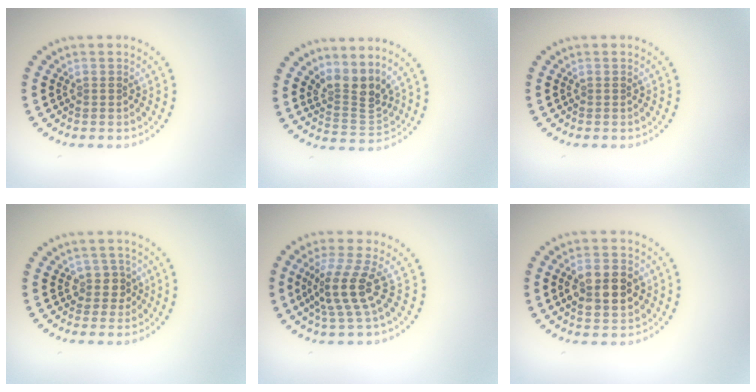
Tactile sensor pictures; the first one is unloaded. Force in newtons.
{"total": 3.3, "press": 2.3, "slide": 2.3}
{"total": 0.0}
{"total": 1.9, "press": 1.6, "slide": 1.2}
{"total": 4.0, "press": 2.9, "slide": 2.8}
{"total": 4.9, "press": 4.8, "slide": 0.3}